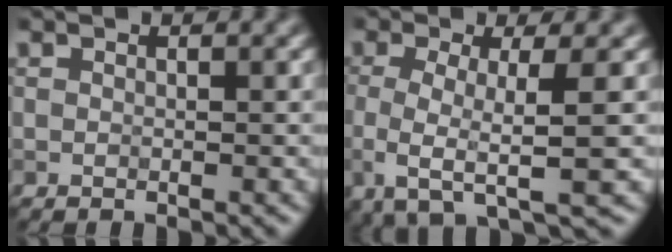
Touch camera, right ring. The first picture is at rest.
{"total": 5.1, "force": [-0.7, 1.4, 4.8], "torque": [-0.083, -0.011, -0.018]}